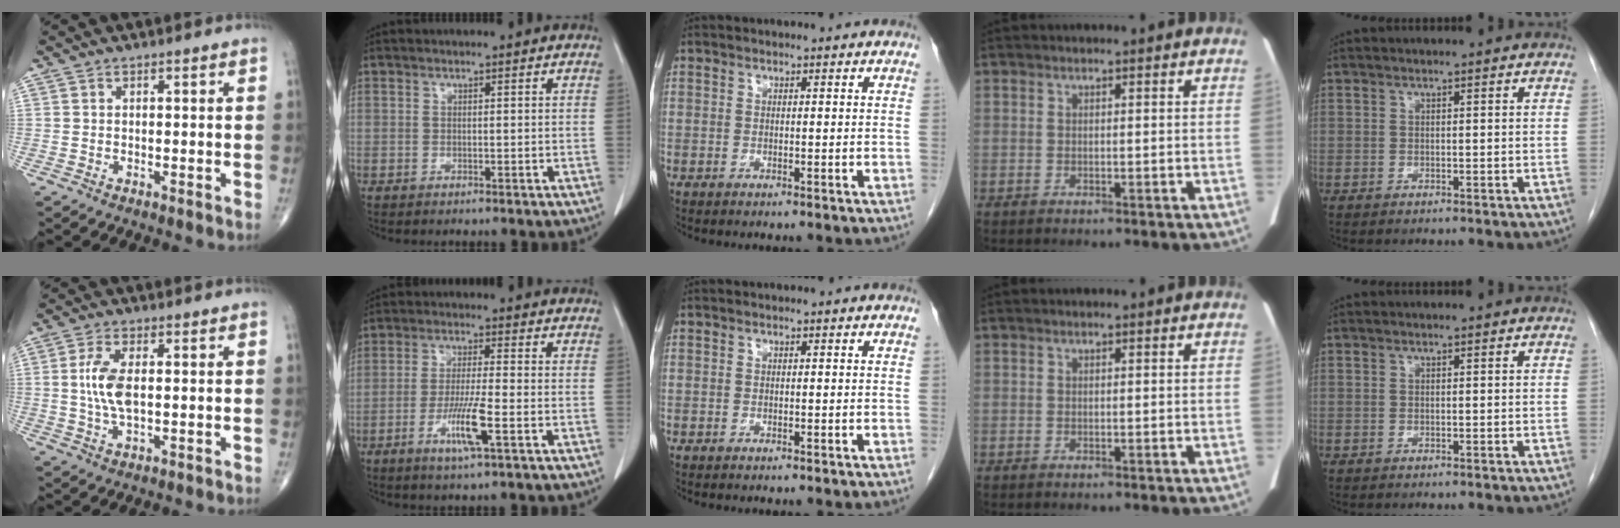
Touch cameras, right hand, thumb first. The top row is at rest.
{"thumb": {"total": 6.9, "force": [0.6, 2.9, 6.2], "torque": [-0.133, -0.004, 0.010]}, "index": {"total": 7.2, "force": [-2.8, 0.0, 6.6], "torque": [-0.123, -0.013, -0.051]}}